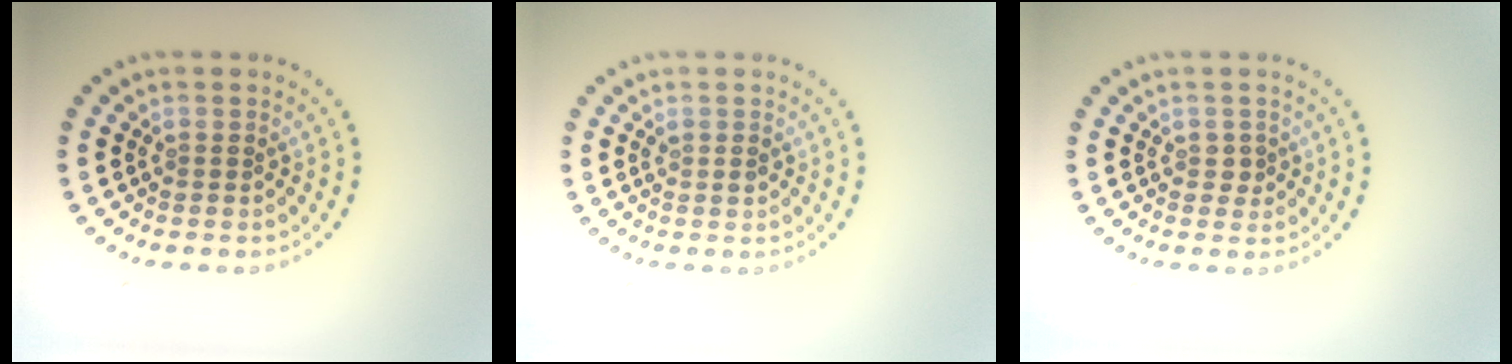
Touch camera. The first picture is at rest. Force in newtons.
{"total": 0.7, "press": 0.6, "slide": 0.2}
{"total": 0.9, "press": 0.9, "slide": 0.3}